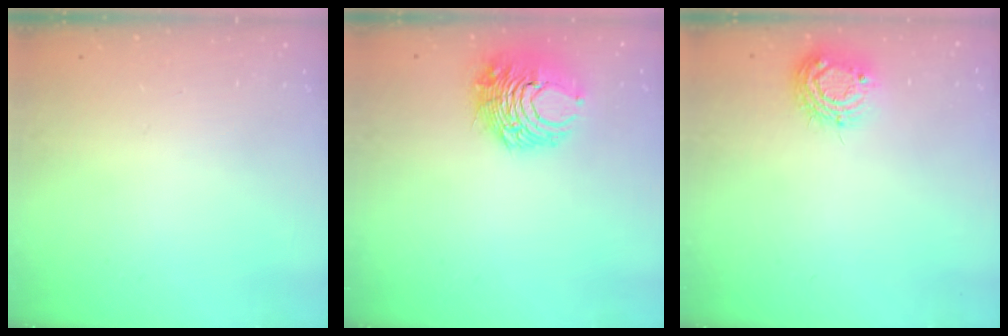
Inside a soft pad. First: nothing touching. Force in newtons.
{"total": 10.7, "press": 10.7, "slide": 0.6}
{"total": 8.6, "press": 8.6, "slide": 0.7}